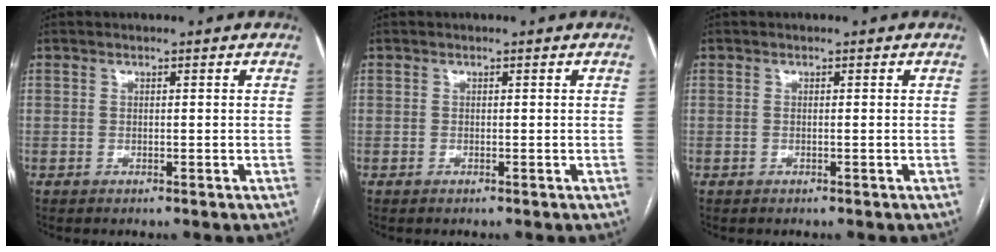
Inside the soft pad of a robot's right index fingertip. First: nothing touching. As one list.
[{"total": 0.0}, {"total": 0.0}]